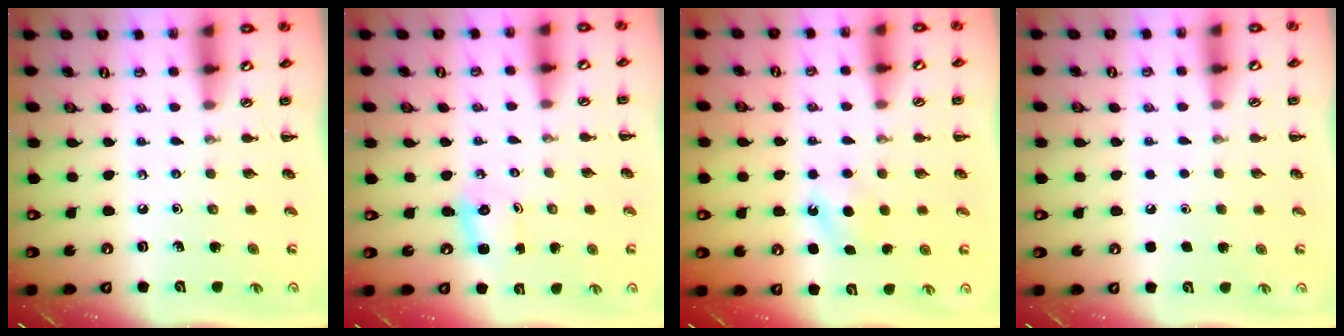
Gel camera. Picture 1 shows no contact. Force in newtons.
{"total": 2.2, "press": 2.1, "slide": 0.8}
{"total": 4.9, "press": 4.7, "slide": 1.2}
{"total": 1.7, "press": 1.7, "slide": 0.1}